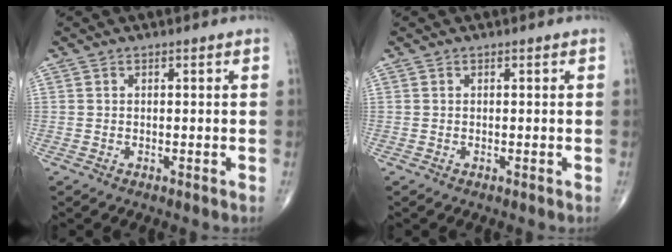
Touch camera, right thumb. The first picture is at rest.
{"total": 0.0}